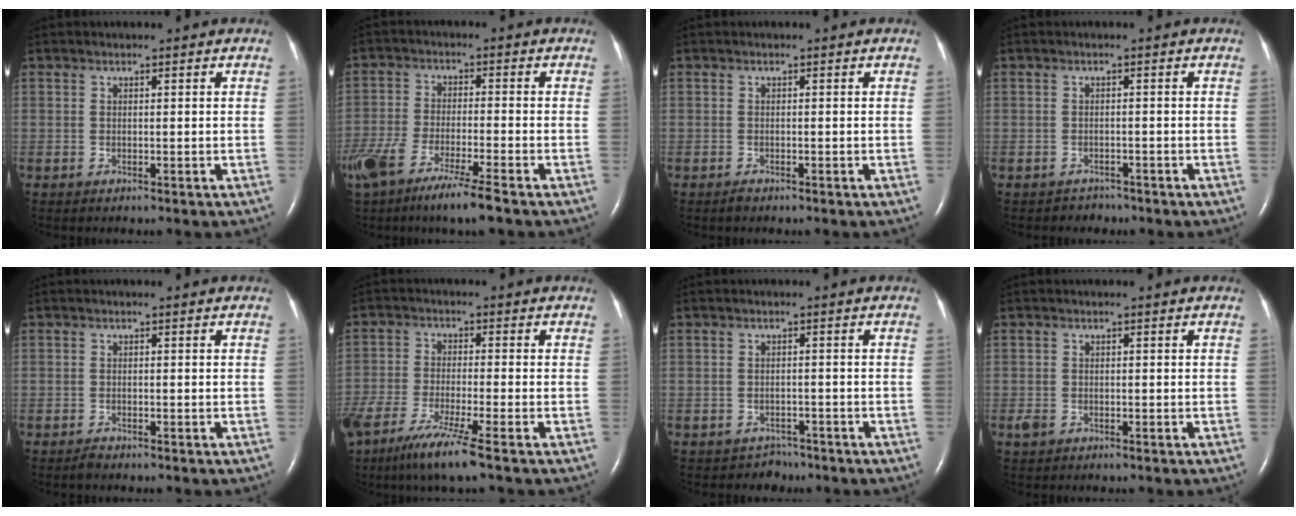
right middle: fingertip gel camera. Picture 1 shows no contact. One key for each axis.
{"total": 12.2, "fx": -8.4, "fy": 0.9, "fz": 8.8, "tx": -0.172, "ty": -0.033, "tz": -0.151}
{"total": 0.6, "fx": -0.5, "fy": 0.2, "fz": 0.2, "tx": -0.007, "ty": -0.001, "tz": -0.009}
{"total": 1.7, "fx": -1.3, "fy": 0.9, "fz": -0.6, "tx": 0.002, "ty": 0.002, "tz": -0.020}
{"total": 0.8, "fx": -0.7, "fy": 0.2, "fz": 0.2, "tx": -0.009, "ty": -0.002, "tz": -0.013}
{"total": 9.4, "fx": -6.3, "fy": -0.2, "fz": 7.0, "tx": -0.131, "ty": -0.029, "tz": -0.111}
{"total": 2.3, "fx": -1.8, "fy": 1.2, "fz": -0.8, "tx": 0.005, "ty": 0.006, "tz": -0.025}
{"total": 1.2, "fx": -0.6, "fy": 0.8, "fz": 0.7, "tx": -0.021, "ty": -0.001, "tz": -0.010}